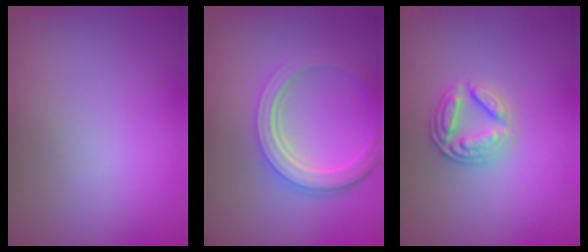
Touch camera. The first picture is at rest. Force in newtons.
{"total": 4.8, "press": 3.7, "slide": 3.1}
{"total": 2.7, "press": 2.7, "slide": 0.6}